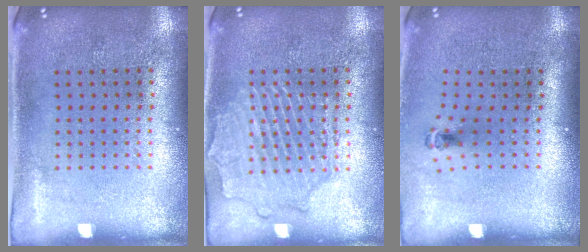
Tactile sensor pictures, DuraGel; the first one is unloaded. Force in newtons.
{"total": 2.6, "press": 2.6, "slide": 0.2}
{"total": 0.6, "press": 0.4, "slide": 0.5}